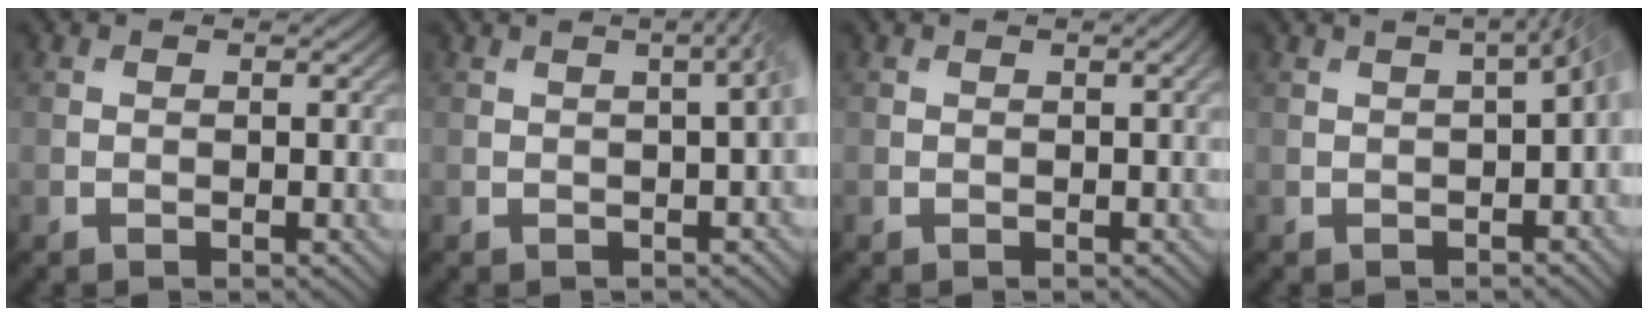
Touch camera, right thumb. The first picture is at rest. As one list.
[{"total": 3.7, "force": [0.2, 0.9, 3.6], "torque": [-0.033, 0.016, 0.003]}, {"total": 0.6, "force": [0.1, 0.0, 0.6], "torque": [-0.008, 0.005, 0.002]}, {"total": 4.8, "force": [-0.3, 1.7, 4.5], "torque": [-0.047, 0.003, 0.002]}]